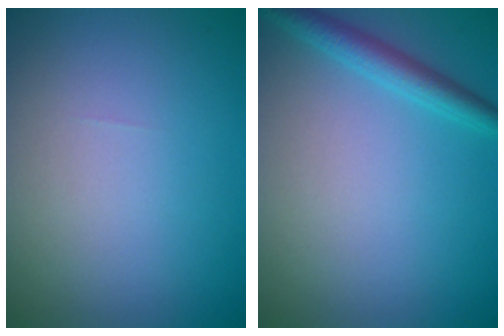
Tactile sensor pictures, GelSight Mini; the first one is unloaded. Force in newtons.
{"total": 2.5, "press": 2.5, "slide": 0.1}